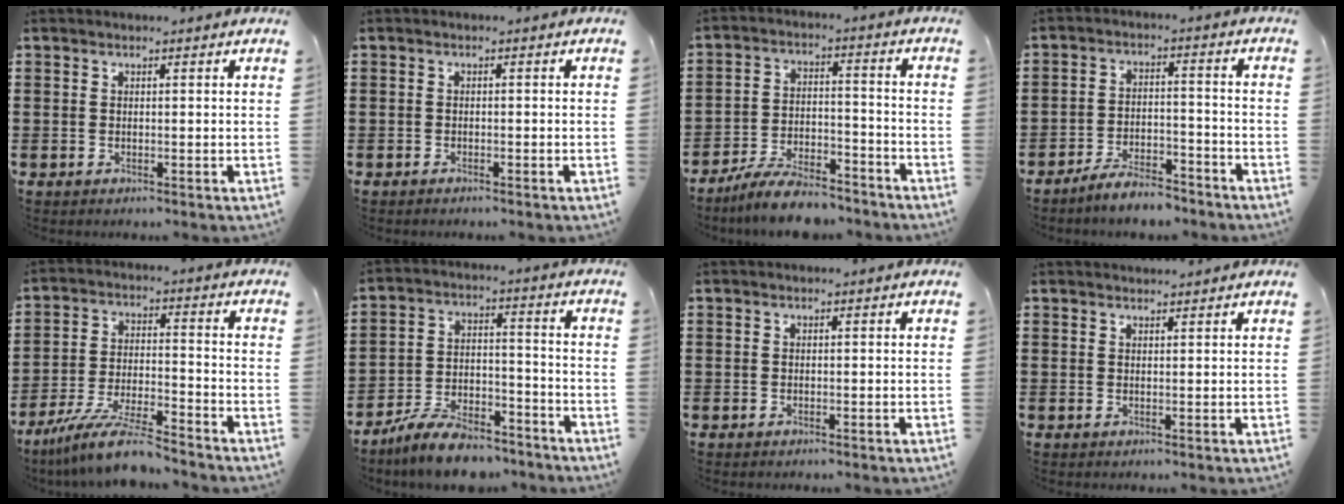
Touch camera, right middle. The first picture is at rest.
{"total": 0.5, "force": [-0.5, 0.1, 0.1], "torque": [-0.004, -0.002, -0.010]}
{"total": 7.7, "force": [-7.1, 1.3, 2.7], "torque": [-0.053, 0.012, -0.137]}
{"total": 5.5, "force": [-5.2, 0.7, 1.6], "torque": [-0.032, 0.005, -0.102]}
{"total": 9.8, "force": [-8.5, 0.5, 4.7], "torque": [-0.095, 0.006, -0.167]}
{"total": 8.5, "force": [-7.7, 2.0, 3.1], "torque": [-0.056, 0.023, -0.147]}
{"total": 0.0}
{"total": 1.1, "force": [1.1, 0.1, 0.0], "torque": [-0.002, 0.000, 0.022]}